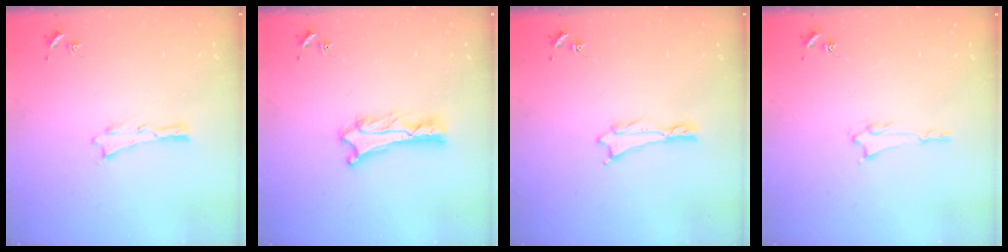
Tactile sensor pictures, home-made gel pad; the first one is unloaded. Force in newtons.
{"total": 1.2, "press": 1.1, "slide": 0.1}
{"total": 0.5, "press": 0.5, "slide": 0.2}
{"total": 1.2, "press": 1.2, "slide": 0.1}